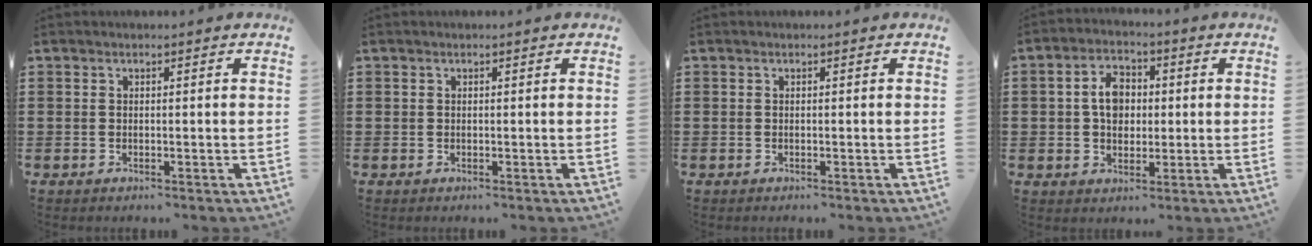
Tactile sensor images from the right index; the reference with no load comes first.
{"total": 0.0}
{"total": 0.0}
{"total": 6.0, "force": [0.3, 4.2, 4.3], "torque": [-0.091, 0.011, -0.003]}